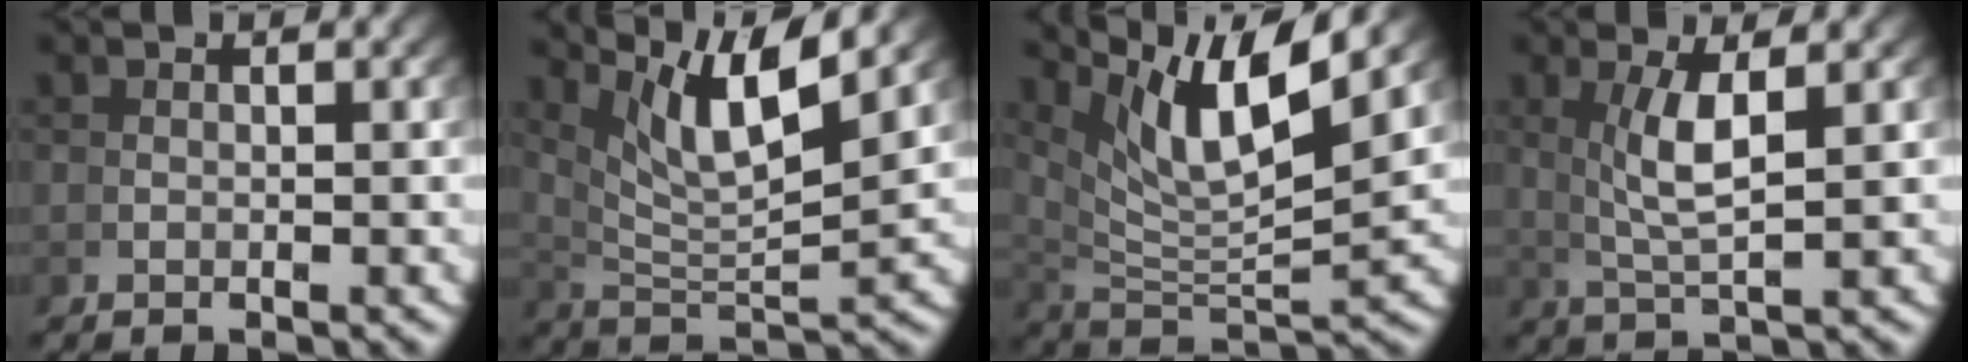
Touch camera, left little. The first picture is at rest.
{"total": 8.1, "force": [4.8, 2.3, 6.0], "torque": [-0.096, 0.004, 0.087]}
{"total": 10.1, "force": [5.2, 3.7, 7.8], "torque": [-0.134, 0.009, 0.090]}
{"total": 3.6, "force": [1.2, 0.0, 3.4], "torque": [-0.067, -0.007, 0.035]}